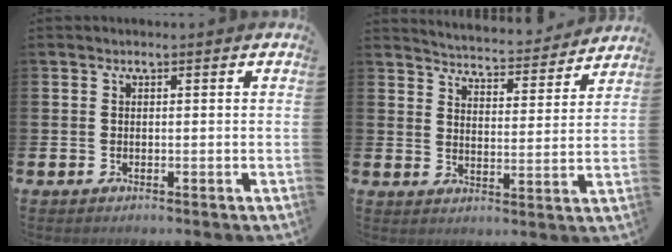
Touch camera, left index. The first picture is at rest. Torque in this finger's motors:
{"motor_torque": [-0.57, -1.14, -0.31, 0.00]}